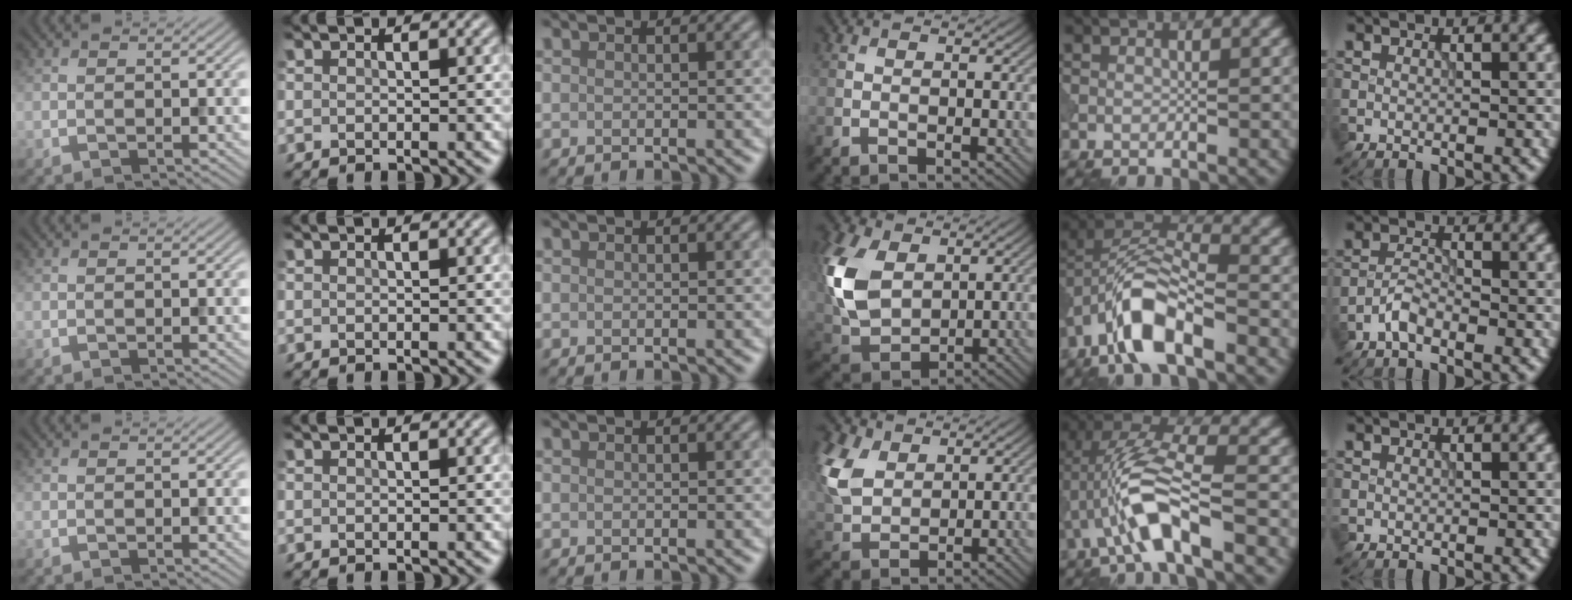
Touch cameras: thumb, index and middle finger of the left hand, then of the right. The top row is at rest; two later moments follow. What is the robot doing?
{"motion": "wipe", "object": "makeup brush"}